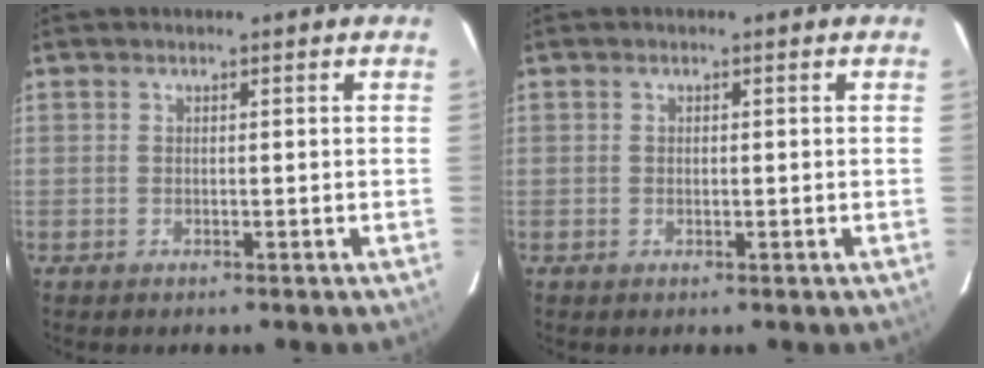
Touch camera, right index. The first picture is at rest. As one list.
[{"total": 0.6, "force": [-0.1, 0.3, 0.5], "torque": [-0.008, 0.001, -0.003]}]